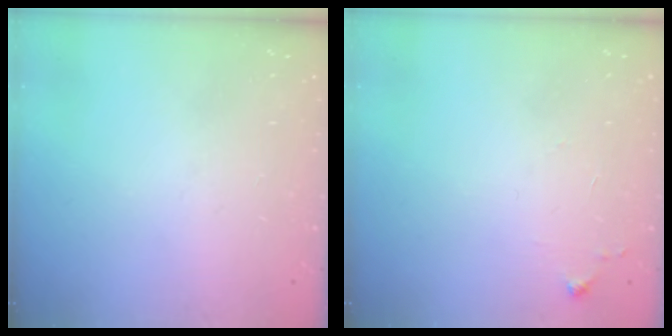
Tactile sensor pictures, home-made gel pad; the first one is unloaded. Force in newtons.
{"total": 4.7, "press": 4.7, "slide": 0.6}